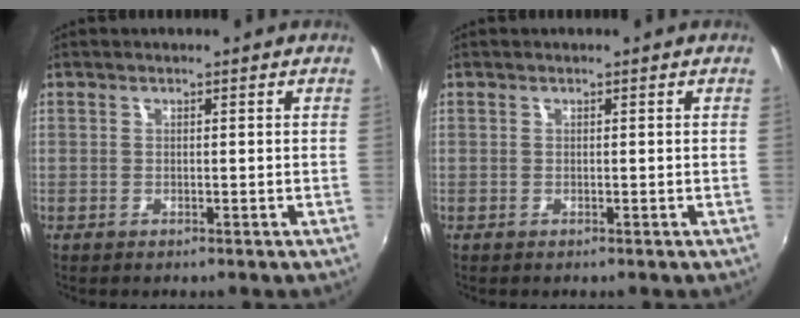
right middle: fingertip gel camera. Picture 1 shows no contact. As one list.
[{"total": 0.0}]